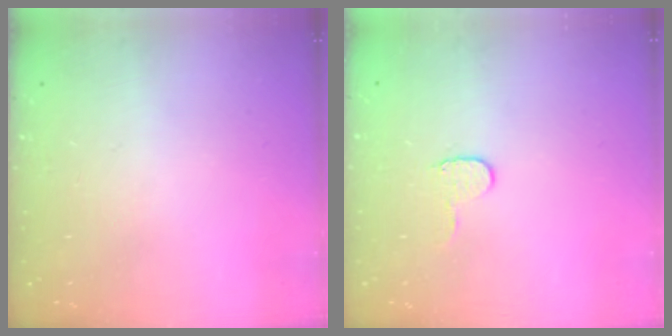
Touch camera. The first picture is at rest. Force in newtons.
{"total": 5.2, "press": 5.1, "slide": 0.5}